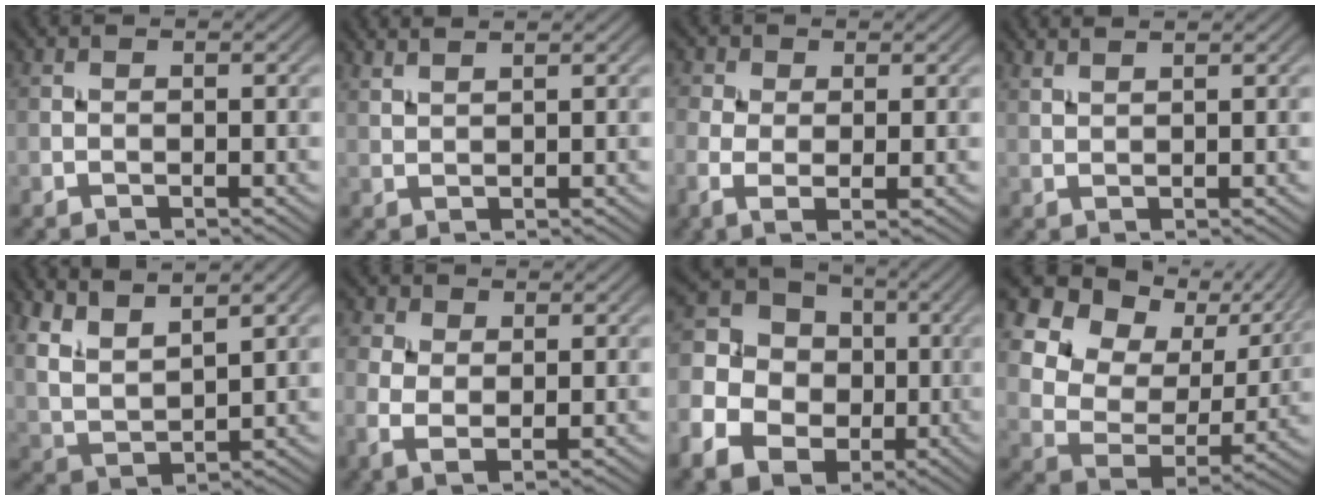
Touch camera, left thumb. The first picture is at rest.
{"total": 2.6, "force": [2.1, 0.5, 1.4], "torque": [-0.021, 0.004, 0.031]}
{"total": 3.8, "force": [0.1, 1.8, 3.3], "torque": [-0.079, -0.001, -0.002]}
{"total": 2.2, "force": [1.8, 0.4, 1.1], "torque": [-0.019, 0.004, 0.029]}
{"total": 8.1, "force": [5.4, 2.3, 5.6], "torque": [-0.121, -0.004, 0.110]}
{"total": 3.9, "force": [0.8, 2.2, 3.1], "torque": [-0.076, -0.001, 0.012]}
{"total": 14.0, "force": [-2.6, 12.3, 6.3], "torque": [-0.203, -0.015, -0.061]}
{"total": 14.7, "force": [7.5, 9.5, 8.4], "torque": [-0.176, 0.006, 0.121]}